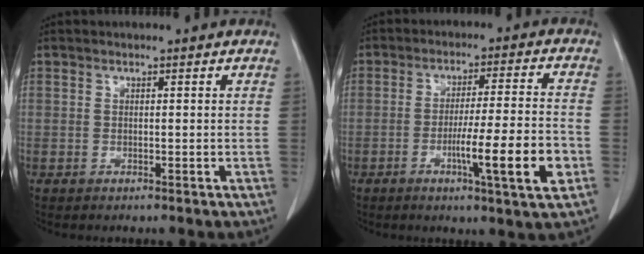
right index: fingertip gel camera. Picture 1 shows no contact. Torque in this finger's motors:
{"motor_torque": [0.94, -0.27, 0.31, 0.08]}